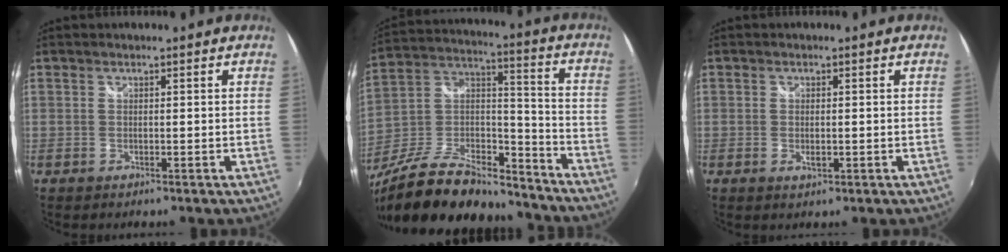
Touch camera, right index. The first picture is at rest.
{"total": 25.3, "force": [-18.9, 9.4, 13.9], "torque": [-0.270, 0.008, -0.302]}
{"total": 2.0, "force": [-0.4, 1.0, 1.6], "torque": [-0.028, -0.004, -0.005]}